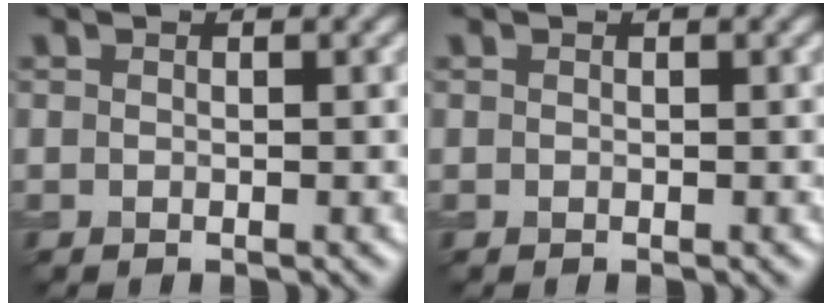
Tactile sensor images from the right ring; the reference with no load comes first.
{"total": 0.0}